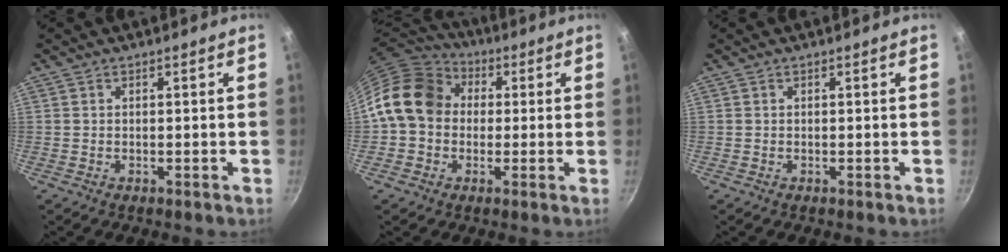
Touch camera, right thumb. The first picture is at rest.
{"total": 14.0, "force": [1.7, 11.7, 7.5], "torque": [-0.100, 0.029, 0.012]}
{"total": 0.0}